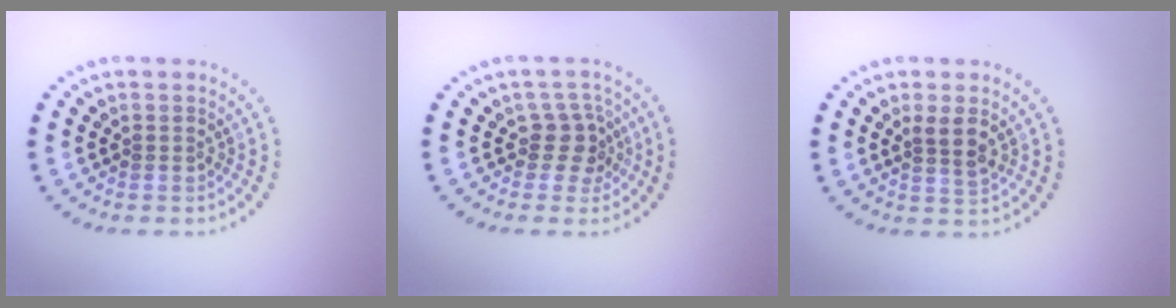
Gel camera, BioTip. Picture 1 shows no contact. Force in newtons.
{"total": 2.5, "press": 1.9, "slide": 1.6}
{"total": 2.0, "press": 1.7, "slide": 1.0}